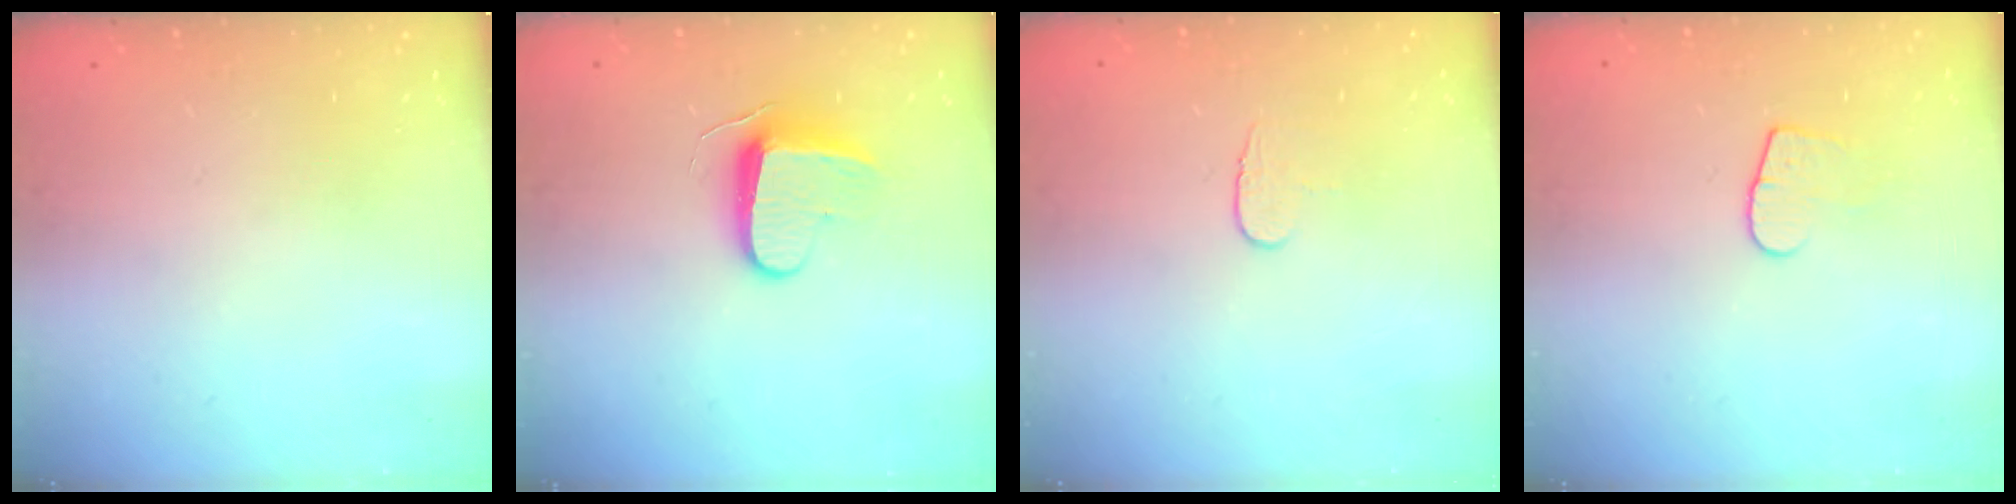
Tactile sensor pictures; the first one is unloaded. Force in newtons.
{"total": 8.7, "press": 8.7, "slide": 0.7}
{"total": 4.3, "press": 4.2, "slide": 0.4}
{"total": 7.3, "press": 7.3, "slide": 0.5}